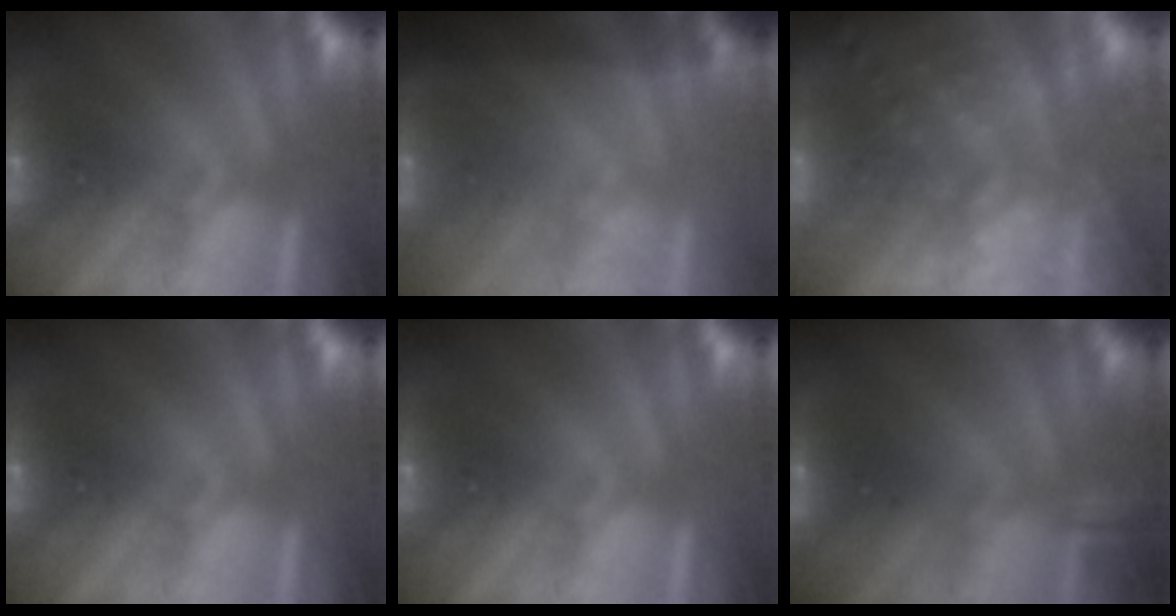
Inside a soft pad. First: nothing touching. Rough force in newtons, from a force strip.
{"total": 1.5}
{"total": 7.3}
{"total": 0.0}
{"total": 0.0}
{"total": 3.7}